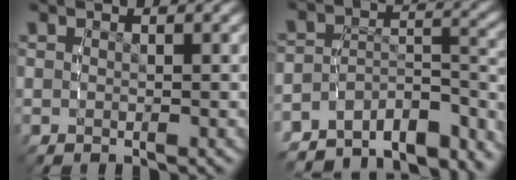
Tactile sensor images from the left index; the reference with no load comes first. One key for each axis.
{"total": 13.8, "fx": -11.0, "fy": 6.6, "fz": 5.2, "tx": -0.070, "ty": -0.032, "tz": -0.165}